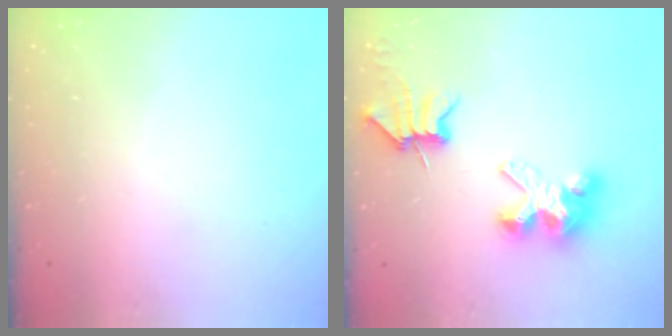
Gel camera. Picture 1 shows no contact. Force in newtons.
{"total": 7.0, "press": 6.9, "slide": 0.6}